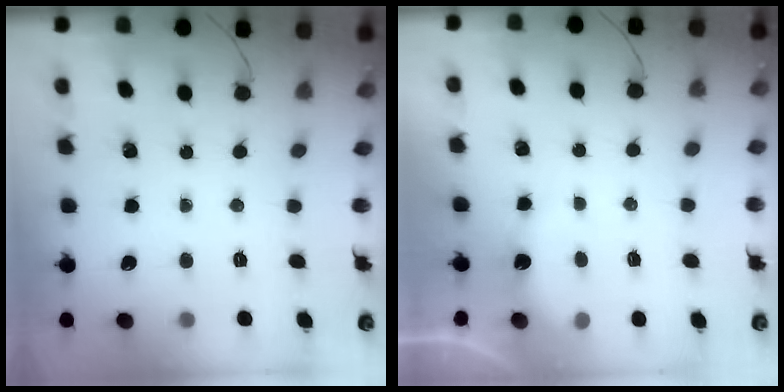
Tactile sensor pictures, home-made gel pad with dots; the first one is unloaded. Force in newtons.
{"total": 5.0, "press": 5.0, "slide": 0.8}